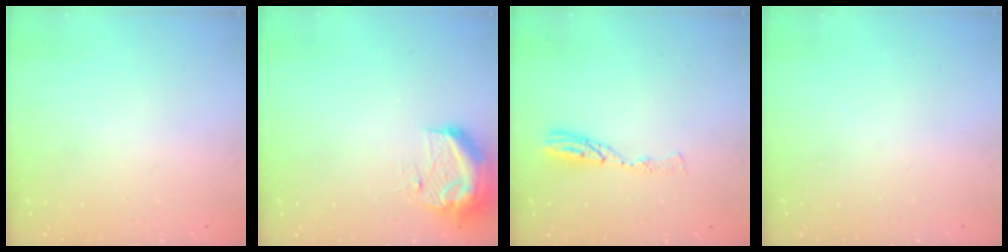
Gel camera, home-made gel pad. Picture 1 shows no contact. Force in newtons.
{"total": 11.7, "press": 11.7, "slide": 1.3}
{"total": 7.8, "press": 7.8, "slide": 0.8}
{"total": 0.0}